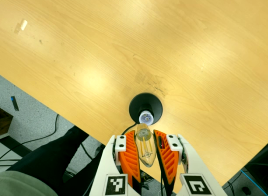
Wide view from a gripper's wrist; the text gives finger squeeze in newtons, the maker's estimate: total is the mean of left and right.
{"total": 20.3, "left": 22.3, "right": 18.2}